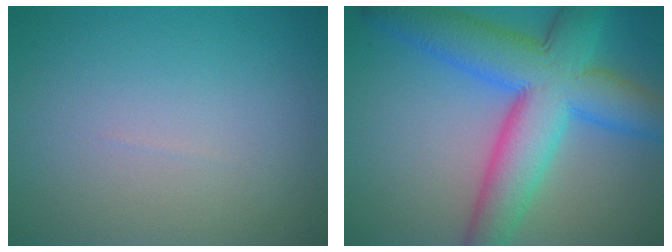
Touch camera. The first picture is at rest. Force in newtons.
{"total": 10.8, "press": 10.8, "slide": 0.3}